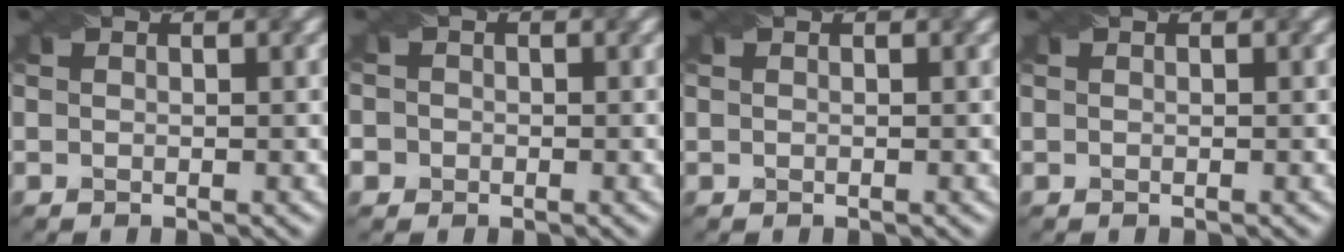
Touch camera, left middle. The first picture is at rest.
{"total": 3.2, "force": [-0.6, 3.0, 1.0], "torque": [-0.014, 0.029, -0.034]}
{"total": 0.0}
{"total": 0.0}